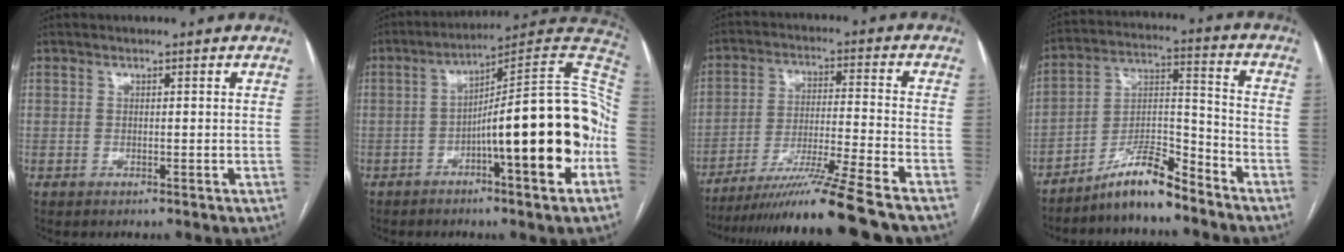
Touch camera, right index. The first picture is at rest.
{"total": 19.8, "force": [-4.6, 1.4, 19.2], "torque": [-0.226, 0.033, -0.062]}
{"total": 15.5, "force": [-12.9, -2.6, 8.2], "torque": [-0.141, -0.031, -0.215]}
{"total": 9.6, "force": [-8.1, 1.4, 5.0], "torque": [-0.094, 0.020, -0.147]}